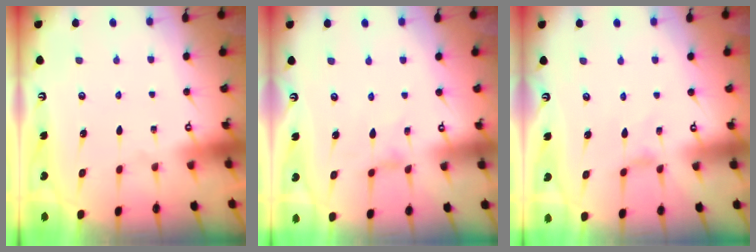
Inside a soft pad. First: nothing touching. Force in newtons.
{"total": 1.4, "press": 1.3, "slide": 0.4}
{"total": 0.0}